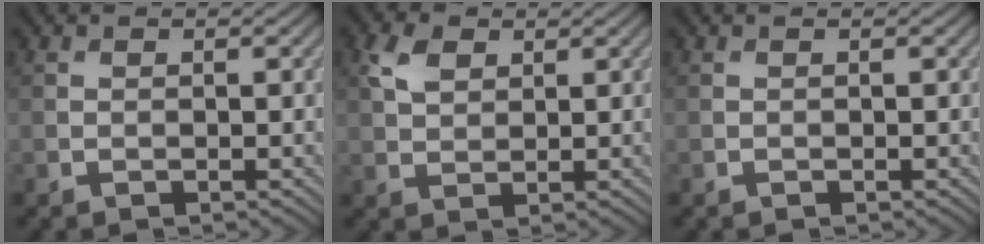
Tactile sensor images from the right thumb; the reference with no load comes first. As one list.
[{"total": 3.7, "force": [1.7, 2.4, 2.3], "torque": [-0.058, 0.005, 0.032]}, {"total": 0.0}]